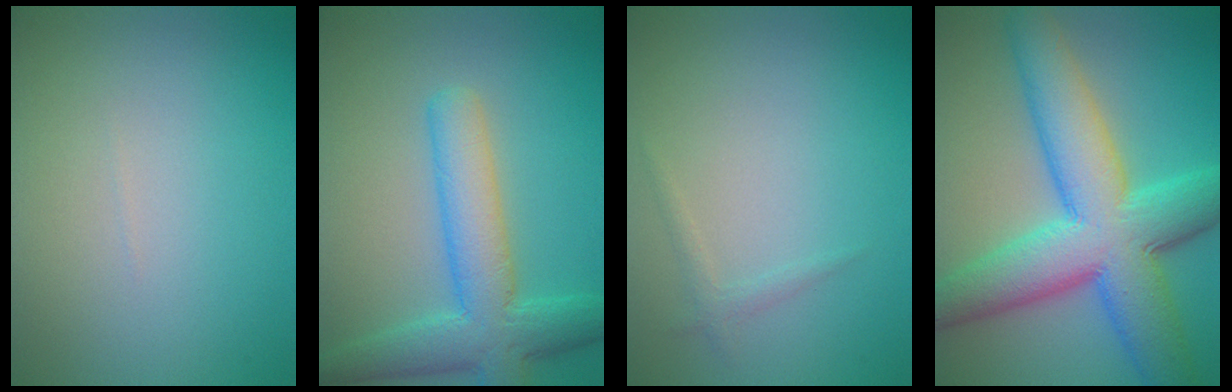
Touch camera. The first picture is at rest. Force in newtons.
{"total": 6.5, "press": 6.5, "slide": 0.2}
{"total": 0.9, "press": 0.9, "slide": 0.0}
{"total": 11.9, "press": 11.9, "slide": 0.1}